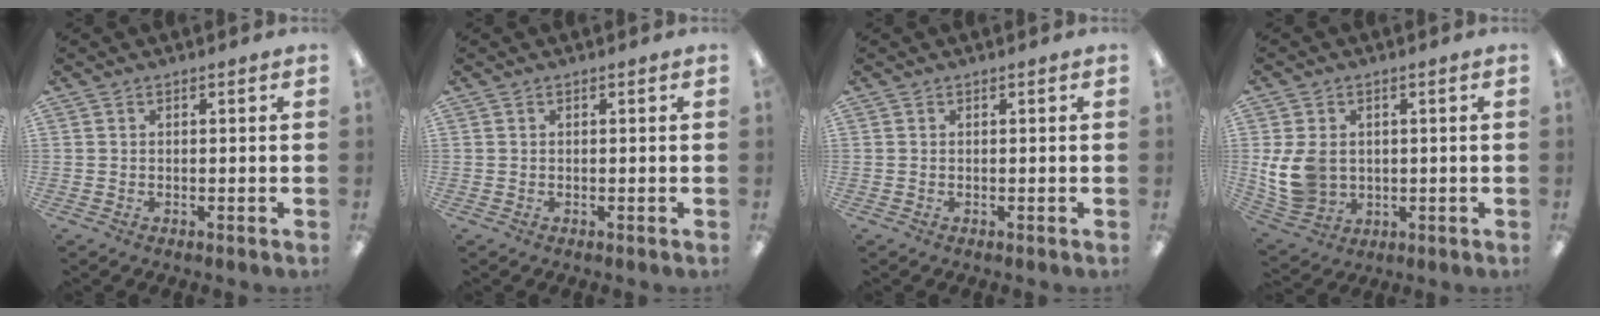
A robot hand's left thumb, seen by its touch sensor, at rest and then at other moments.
{"total": 0.0}
{"total": 0.0}
{"total": 9.7, "force": [0.4, 7.8, 5.7], "torque": [-0.138, 0.011, 0.011]}